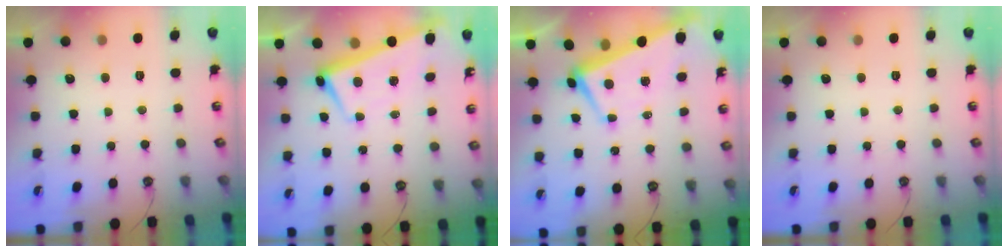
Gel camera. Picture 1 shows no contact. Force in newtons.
{"total": 2.7, "press": 2.7, "slide": 0.4}
{"total": 1.1, "press": 0.6, "slide": 0.9}
{"total": 0.0}